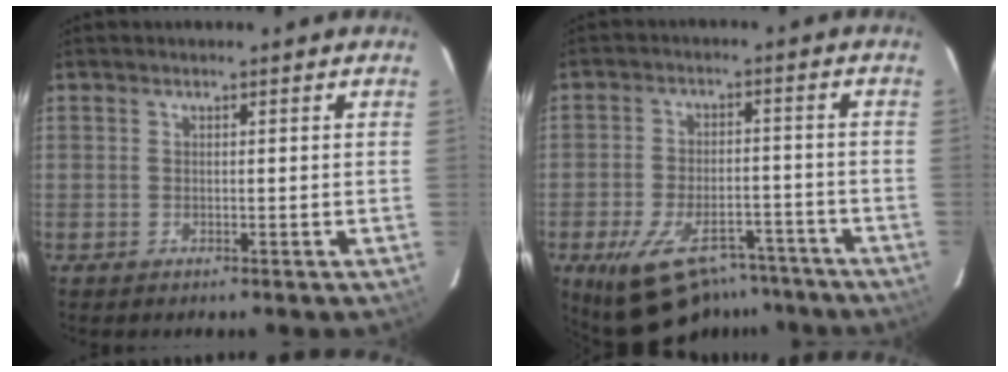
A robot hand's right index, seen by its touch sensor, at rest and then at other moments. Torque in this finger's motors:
{"motor_torque": [1.30, -0.83, 0.63, 0.11]}